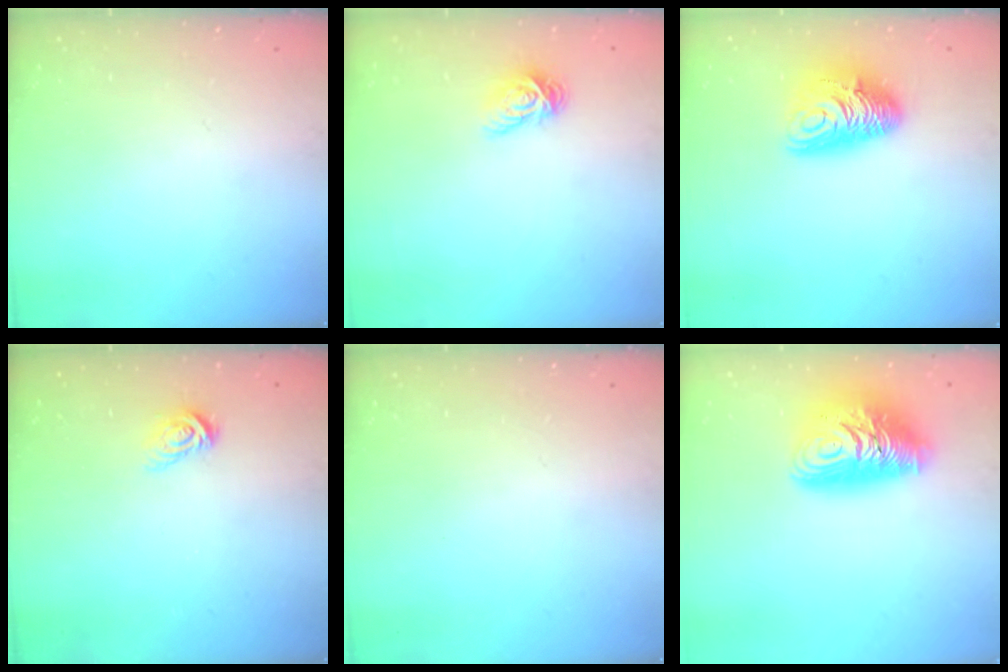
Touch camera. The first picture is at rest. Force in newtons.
{"total": 5.1, "press": 5.1, "slide": 0.3}
{"total": 11.0, "press": 10.9, "slide": 1.3}
{"total": 4.9, "press": 4.9, "slide": 0.3}
{"total": 0.0}
{"total": 15.4, "press": 15.3, "slide": 1.3}